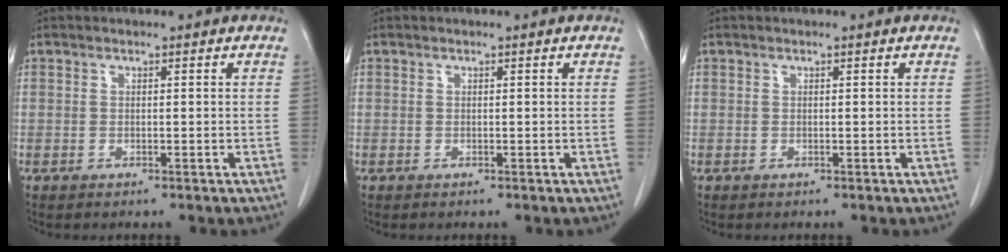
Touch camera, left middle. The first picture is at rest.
{"total": 0.0}
{"total": 0.0}